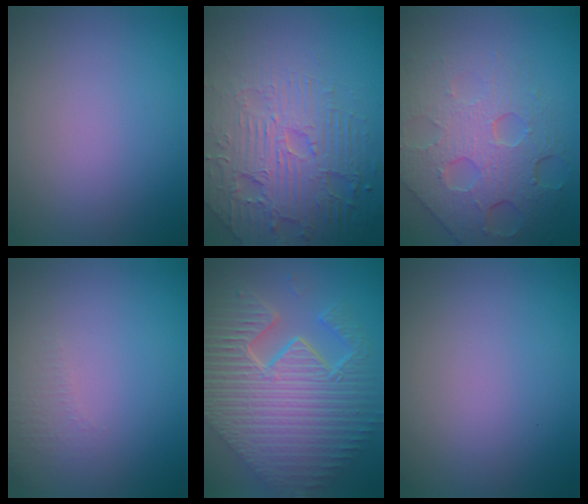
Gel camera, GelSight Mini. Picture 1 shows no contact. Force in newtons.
{"total": 7.2, "press": 5.4, "slide": 4.7}
{"total": 8.1, "press": 5.7, "slide": 5.8}
{"total": 1.4, "press": 1.3, "slide": 0.4}
{"total": 12.0, "press": 7.8, "slide": 9.1}
{"total": 0.0}